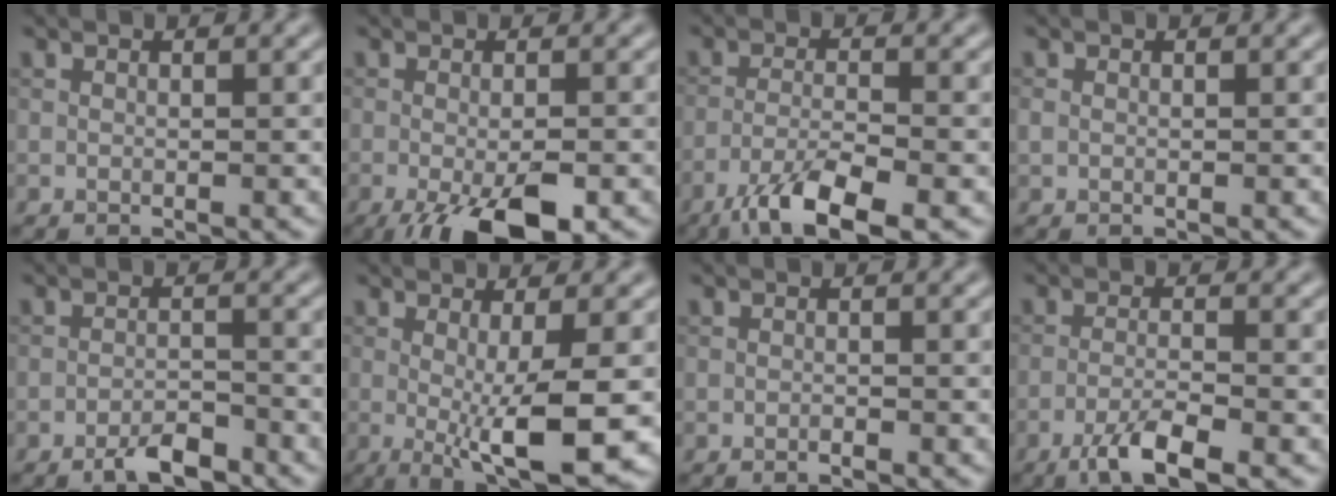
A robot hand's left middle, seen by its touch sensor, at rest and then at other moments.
{"total": 7.4, "force": [-3.8, 2.2, 5.9], "torque": [-0.097, -0.018, -0.058]}
{"total": 5.9, "force": [-3.9, 1.2, 4.3], "torque": [-0.078, -0.005, -0.075]}
{"total": 0.5, "force": [0.0, 0.5, 0.2], "torque": [-0.005, -0.002, -0.001]}
{"total": 3.0, "force": [-2.3, 0.9, 1.7], "torque": [-0.026, 0.003, -0.044]}
{"total": 7.4, "force": [-1.2, 1.4, 7.1], "torque": [-0.110, -0.017, -0.016]}
{"total": 0.5, "force": [-0.4, 0.1, 0.3], "torque": [-0.004, 0.001, -0.008]}
{"total": 3.9, "force": [-2.5, 0.7, 3.0], "torque": [-0.060, 0.000, -0.052]}